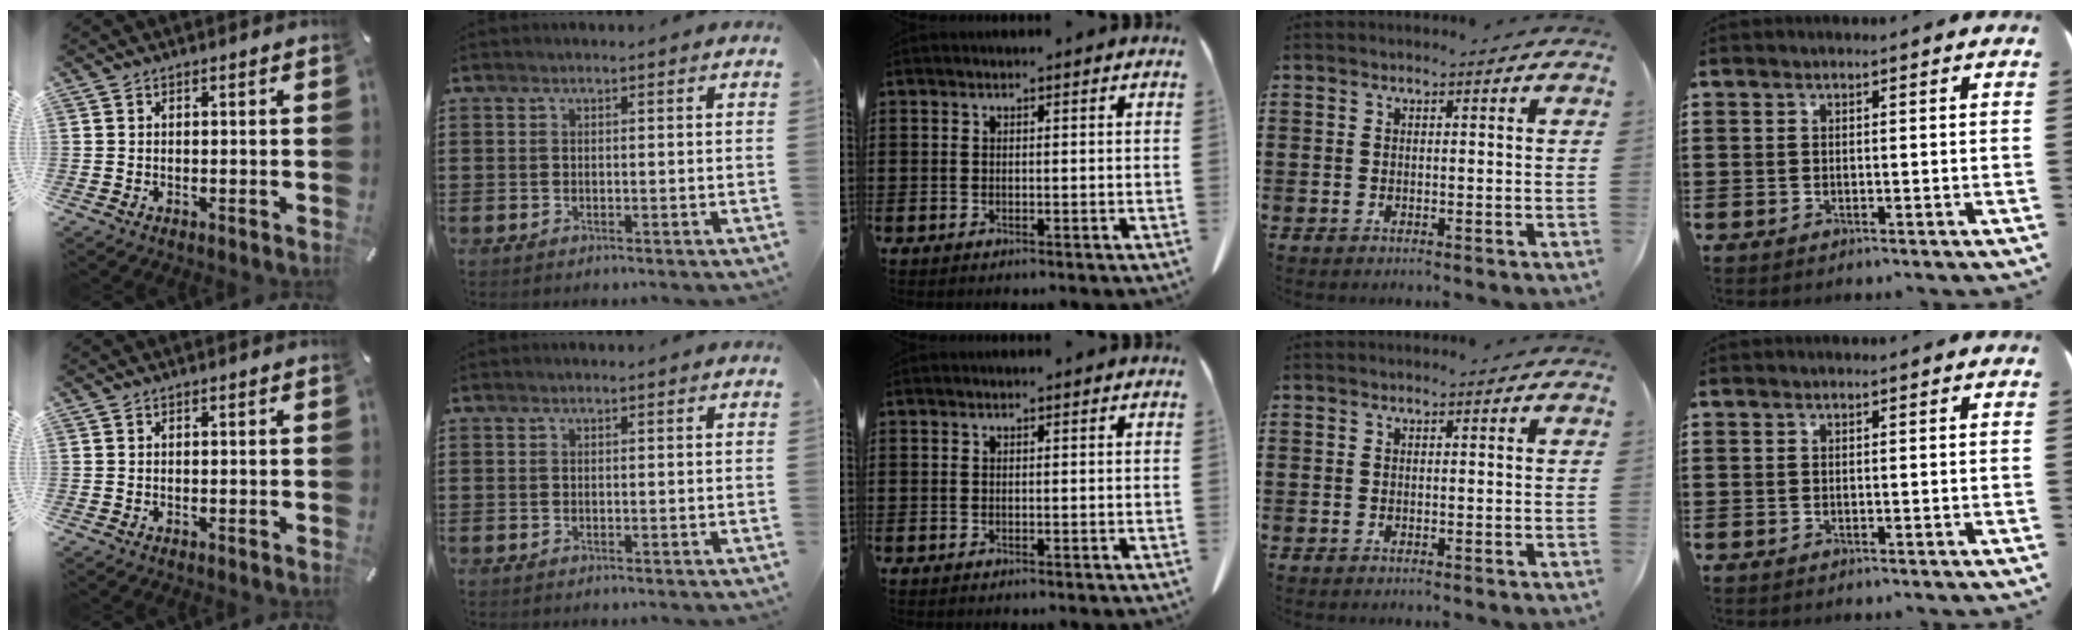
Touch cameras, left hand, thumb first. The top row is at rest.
{}